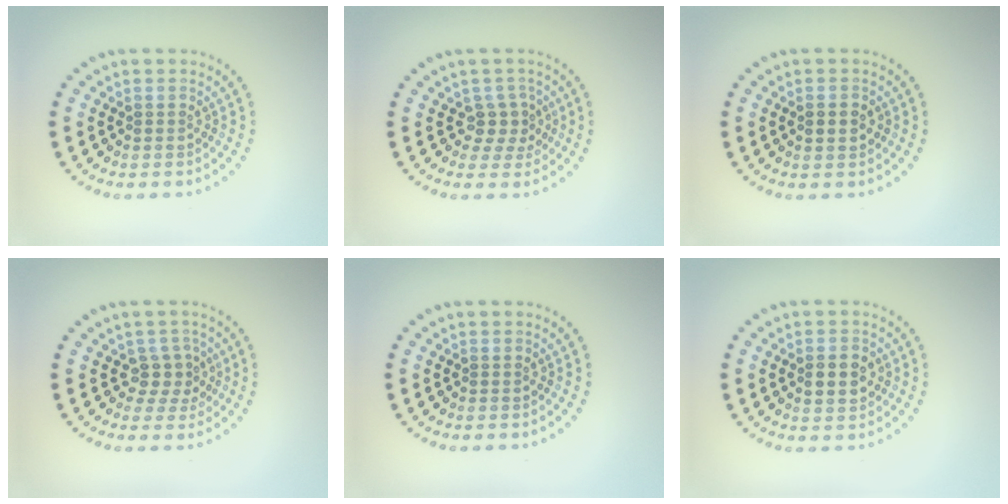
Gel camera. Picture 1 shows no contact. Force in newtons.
{"total": 2.3, "press": 1.7, "slide": 1.5}
{"total": 2.1, "press": 2.1, "slide": 0.1}
{"total": 2.3, "press": 1.8, "slide": 1.5}
{"total": 0.0}
{"total": 2.7, "press": 2.7, "slide": 0.1}